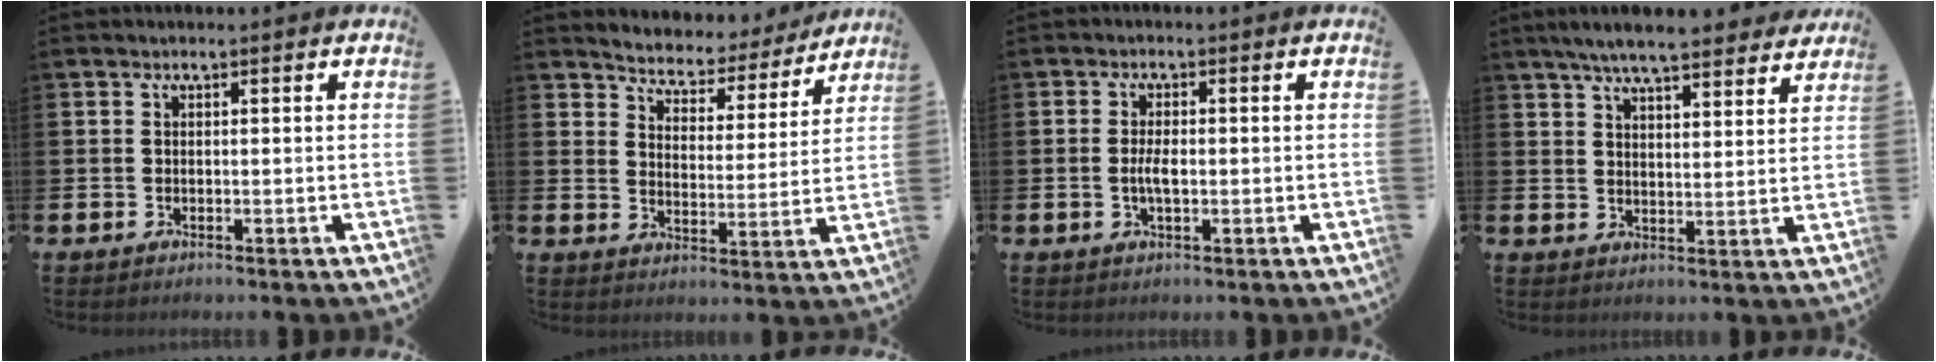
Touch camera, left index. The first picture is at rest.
{"total": 5.0, "force": [4.8, 1.4, 0.0], "torque": [-0.022, -0.044, 0.077]}
{"total": 2.8, "force": [-0.3, 1.1, 2.5], "torque": [-0.044, 0.001, -0.007]}
{"total": 6.7, "force": [6.3, 0.7, 2.1], "torque": [-0.048, -0.033, 0.111]}